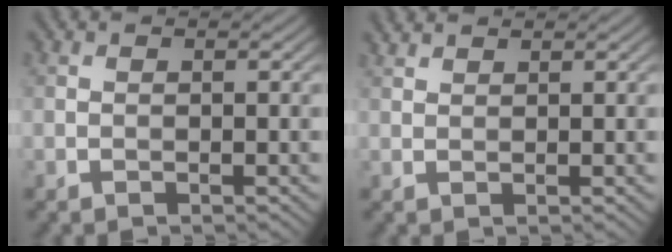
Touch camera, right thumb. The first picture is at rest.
{"total": 1.4, "force": [1.3, 0.3, 0.4], "torque": [-0.013, 0.004, 0.030]}